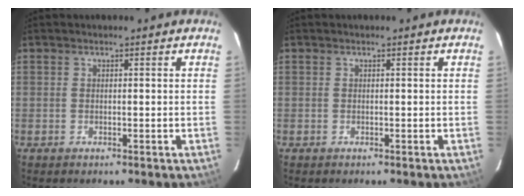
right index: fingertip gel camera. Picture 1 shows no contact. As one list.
[{"total": 0.0}]